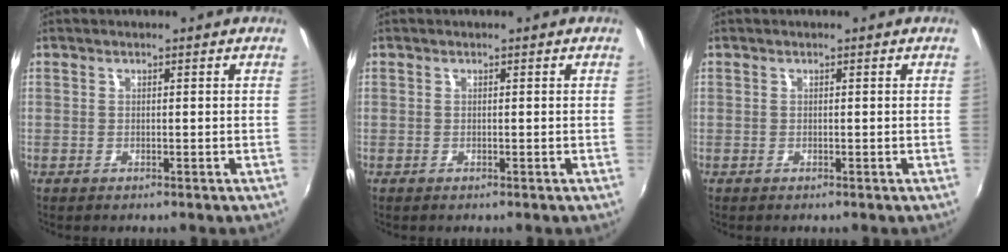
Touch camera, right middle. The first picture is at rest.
{"total": 0.0}
{"total": 0.0}